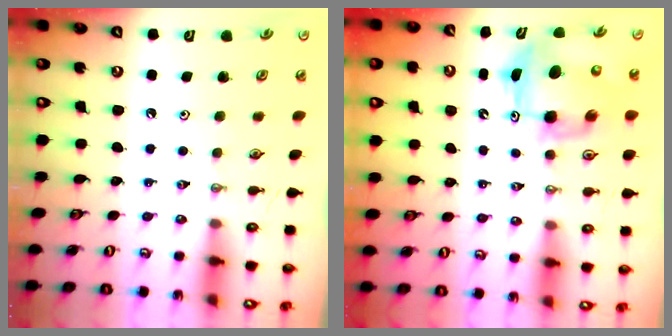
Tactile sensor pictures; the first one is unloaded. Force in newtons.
{"total": 8.6, "press": 8.5, "slide": 1.5}